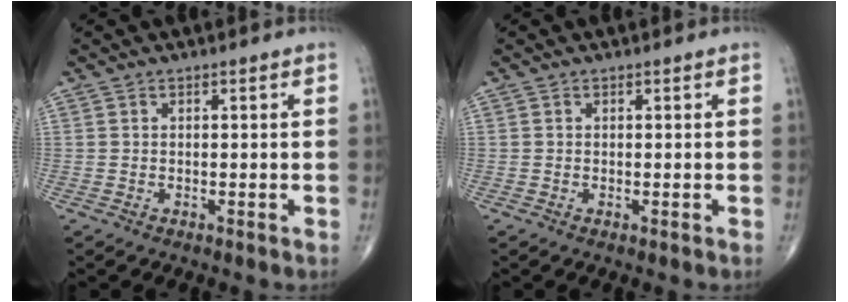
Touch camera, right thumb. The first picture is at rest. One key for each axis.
{"total": 0.0}